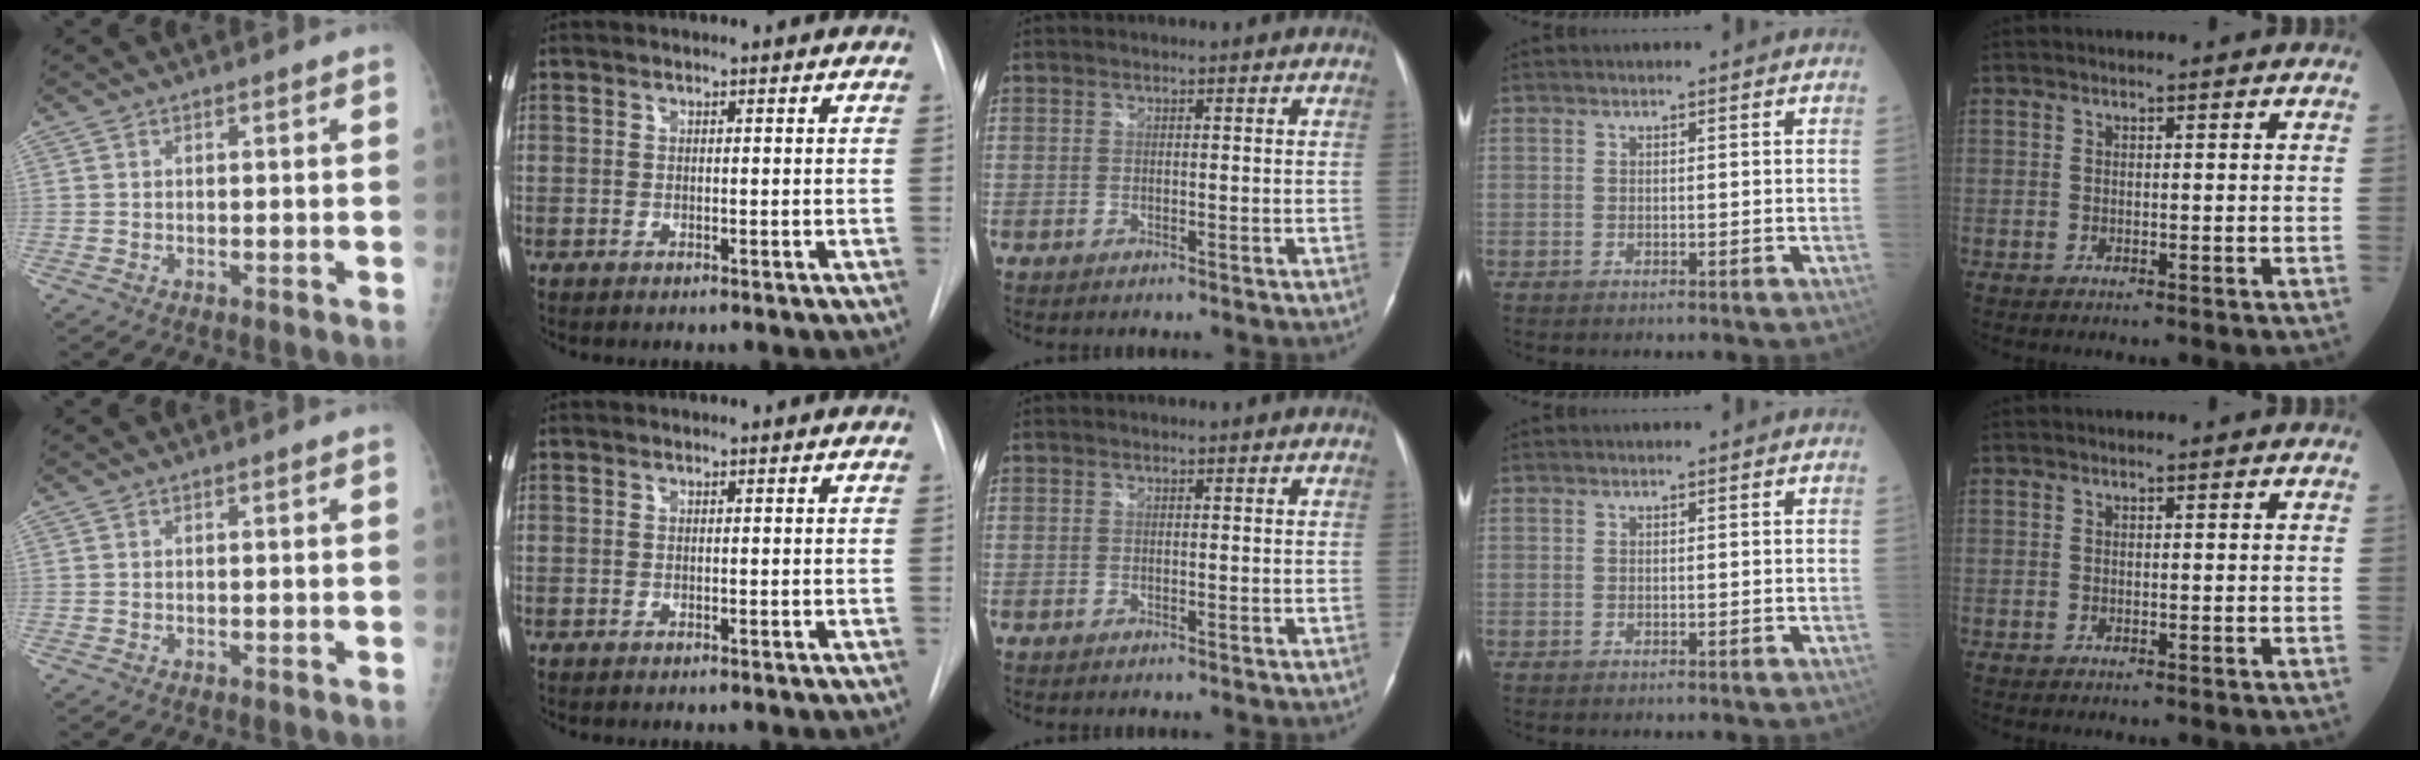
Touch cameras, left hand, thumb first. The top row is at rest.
{}